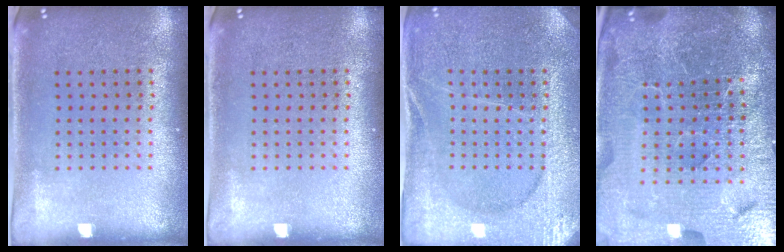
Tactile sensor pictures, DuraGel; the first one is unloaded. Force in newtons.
{"total": 0.0}
{"total": 3.1, "press": 3.1, "slide": 0.6}
{"total": 6.5, "press": 5.8, "slide": 3.0}